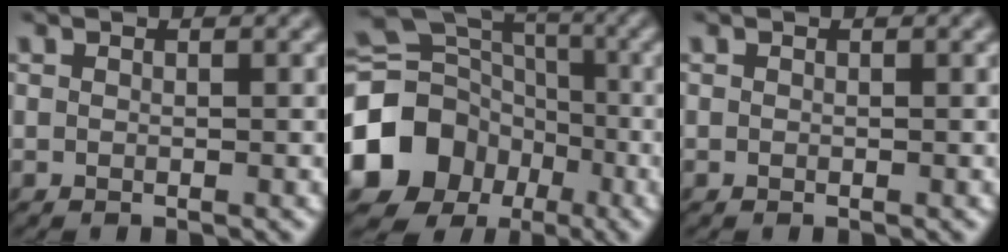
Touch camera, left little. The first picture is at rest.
{"total": 15.1, "force": [-5.9, 12.9, 5.2], "torque": [-0.124, -0.022, -0.122]}
{"total": 0.0}